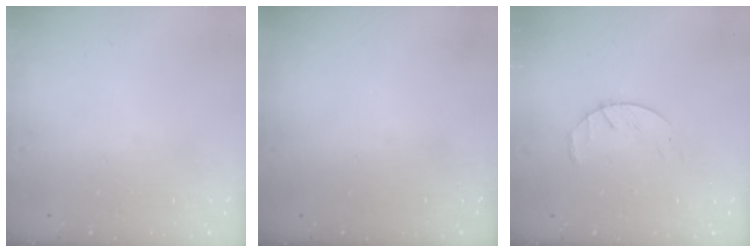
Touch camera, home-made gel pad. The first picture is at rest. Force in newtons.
{"total": 0.0}
{"total": 4.3, "press": 4.2, "slide": 0.6}